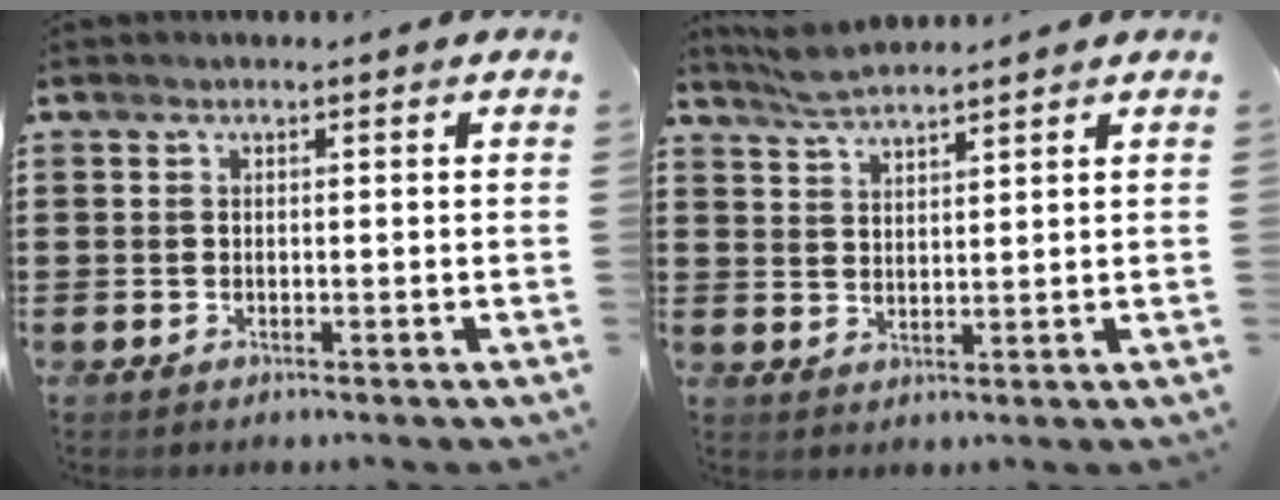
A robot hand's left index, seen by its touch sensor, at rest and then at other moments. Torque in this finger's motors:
{"motor_torque": [0.08, 0.03, 0.02, 0.00]}